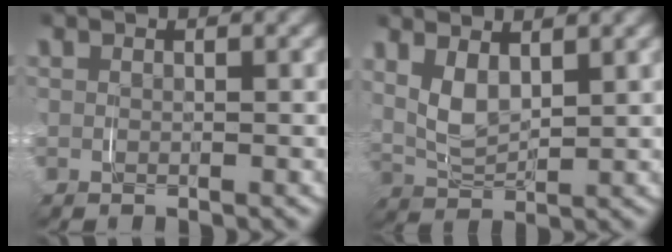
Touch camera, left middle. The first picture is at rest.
{"total": 5.0, "force": [1.4, 3.3, 3.4], "torque": [-0.090, -0.014, 0.029]}